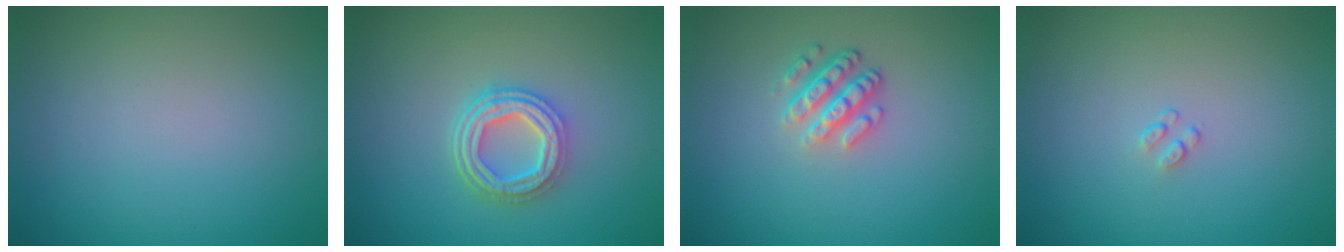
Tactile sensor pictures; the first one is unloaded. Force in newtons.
{"total": 4.8, "press": 3.6, "slide": 3.3}
{"total": 3.2, "press": 2.6, "slide": 1.8}
{"total": 0.6, "press": 0.4, "slide": 0.5}